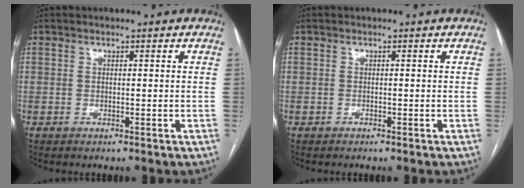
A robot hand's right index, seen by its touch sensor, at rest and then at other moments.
{"total": 0.0}